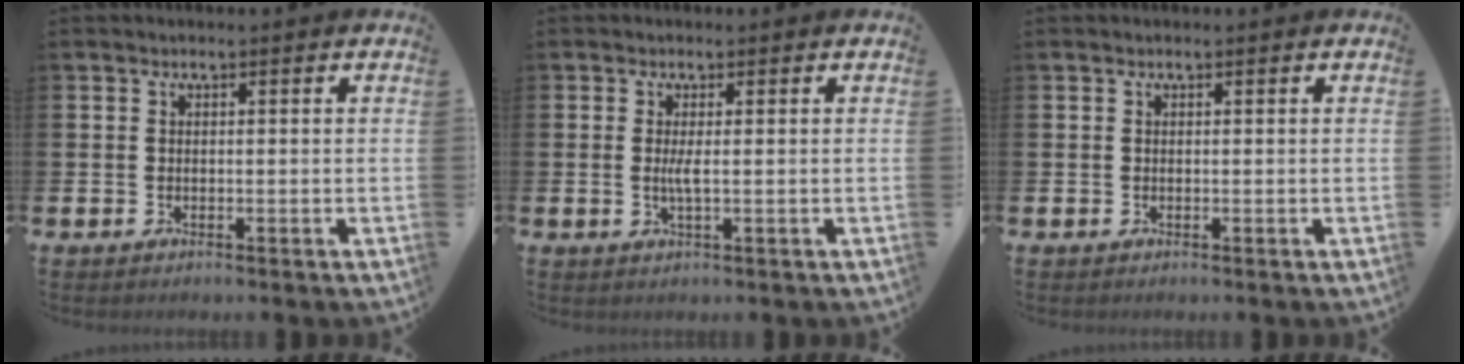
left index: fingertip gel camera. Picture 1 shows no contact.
{"total": 1.7, "force": [0.1, 0.2, 1.7], "torque": [-0.041, -0.001, 0.002]}
{"total": 0.0}